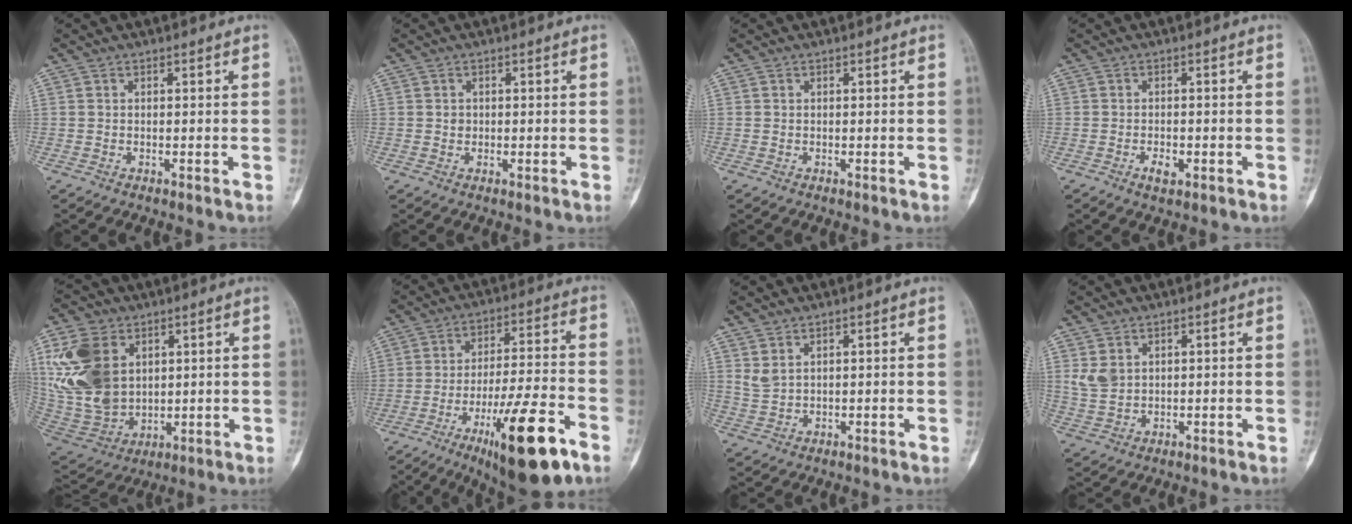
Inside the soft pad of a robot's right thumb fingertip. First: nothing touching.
{"total": 1.0, "force": [0.1, 0.9, 0.4], "torque": [-0.002, 0.002, 0.003]}
{"total": 0.0}
{"total": 2.5, "force": [-1.1, 1.3, 1.9], "torque": [-0.030, 0.003, -0.014]}
{"total": 19.2, "force": [5.6, 13.7, 12.3], "torque": [-0.252, -0.022, 0.128]}
{"total": 18.5, "force": [-9.4, 4.0, 15.4], "torque": [-0.256, 0.042, -0.141]}
{"total": 2.7, "force": [1.7, 1.3, 1.7], "torque": [-0.035, -0.007, 0.044]}
{"total": 4.2, "force": [1.7, 3.0, 2.4], "torque": [-0.044, -0.006, 0.046]}